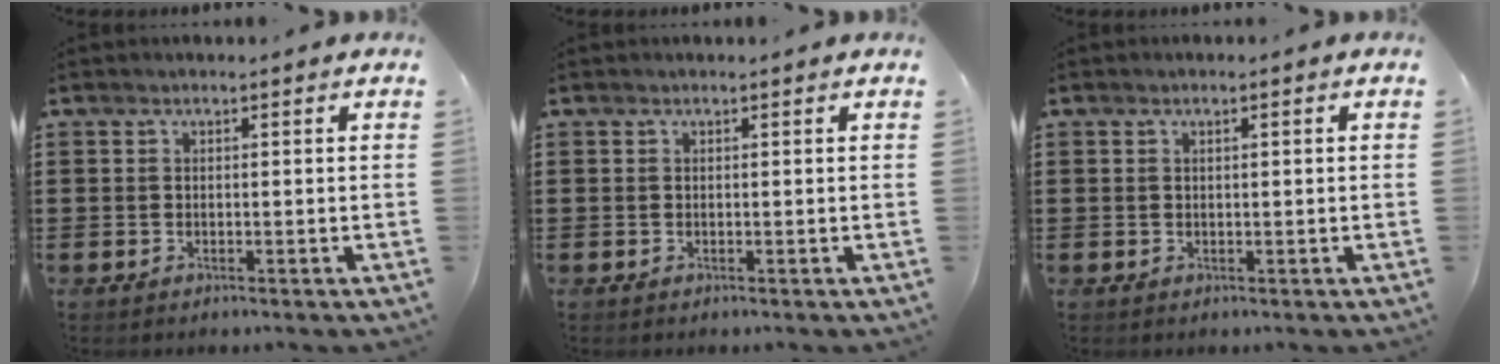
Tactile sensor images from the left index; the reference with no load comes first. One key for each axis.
{"total": 0.0}
{"total": 0.7, "fx": 0.3, "fy": 0.0, "fz": 0.7, "tx": -0.012, "ty": -0.001, "tz": 0.006}